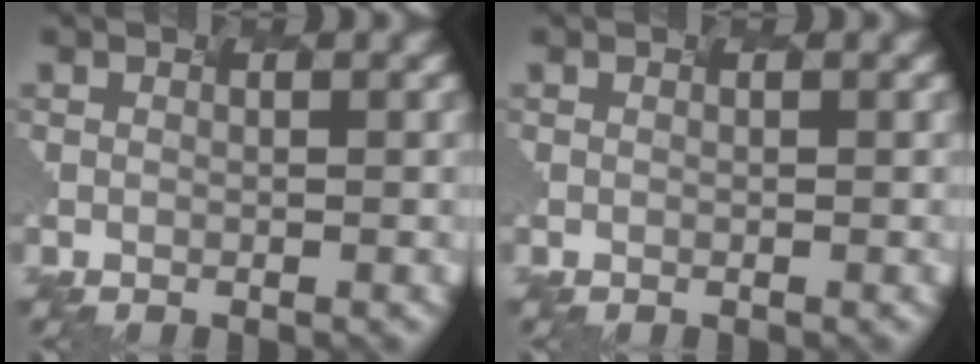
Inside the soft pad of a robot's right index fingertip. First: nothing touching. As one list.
[{"total": 0.0}]